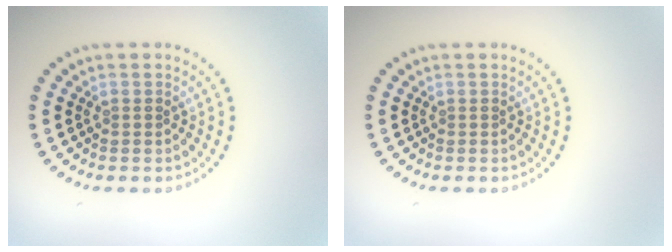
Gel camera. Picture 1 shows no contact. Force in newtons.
{"total": 0.0}